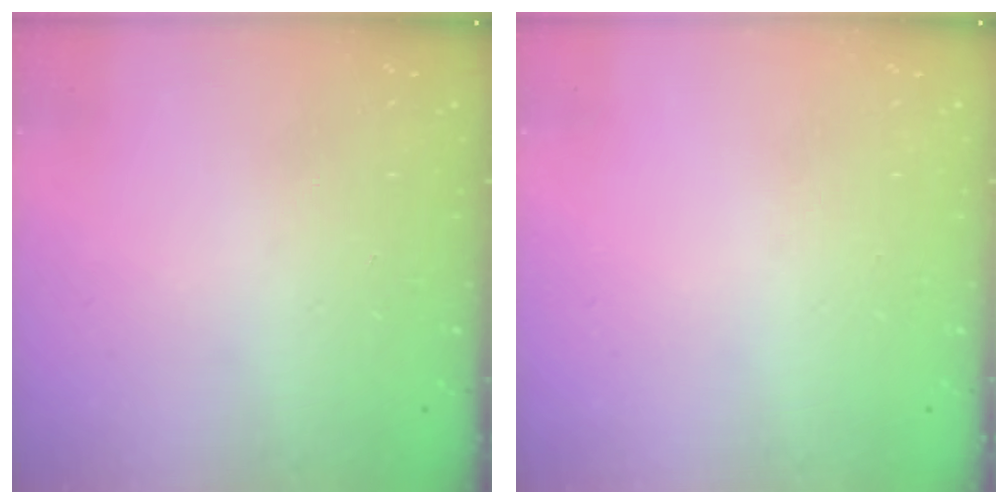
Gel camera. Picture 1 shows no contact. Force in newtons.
{"total": 0.0}